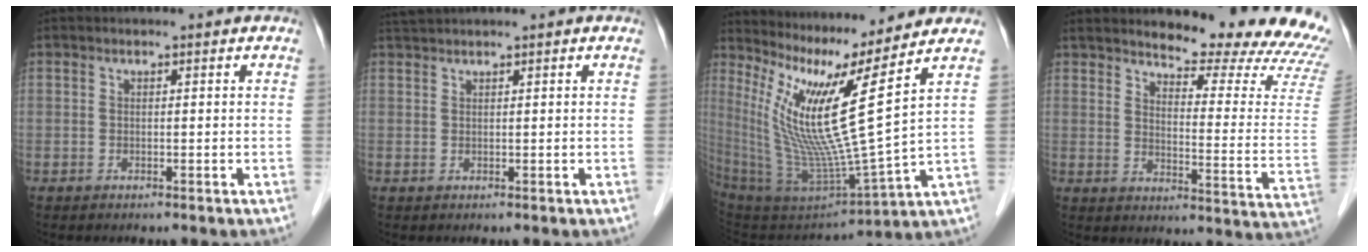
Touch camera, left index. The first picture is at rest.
{"total": 1.7, "force": [1.5, -0.4, 0.5], "torque": [-0.011, 0.015, 0.037]}
{"total": 16.6, "force": [7.8, -1.8, 14.5], "torque": [-0.282, -0.035, 0.146]}
{"total": 18.9, "force": [17.4, 1.8, 7.1], "torque": [-0.086, -0.104, 0.196]}